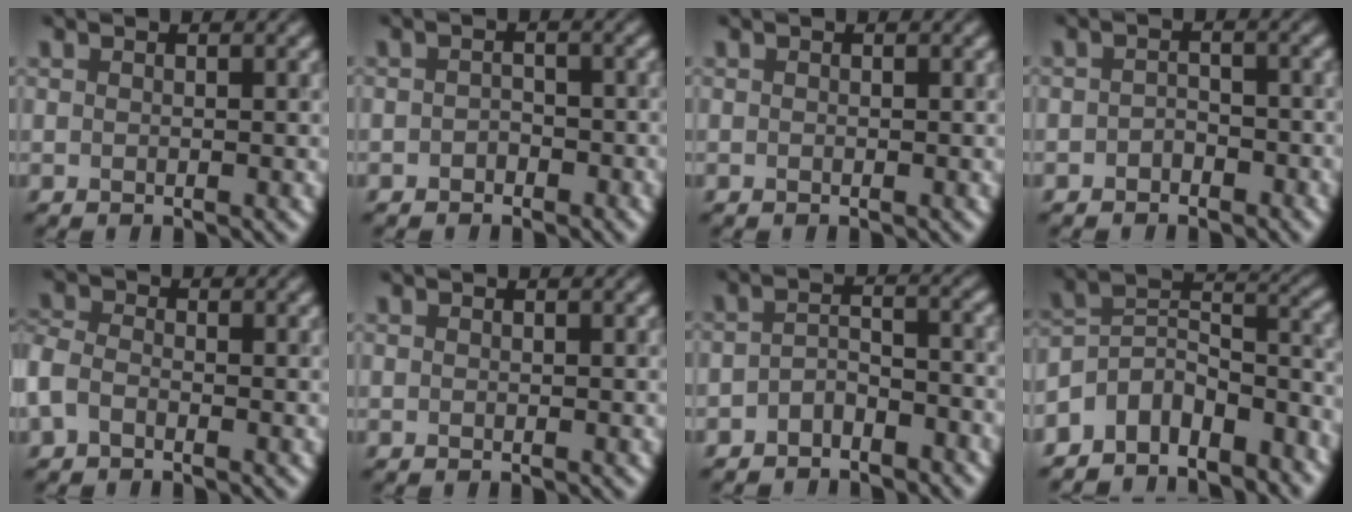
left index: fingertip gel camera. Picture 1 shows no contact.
{"total": 1.3, "force": [-0.8, 0.9, 0.6], "torque": [-0.011, 0.002, -0.014]}
{"total": 0.0}
{"total": 1.7, "force": [-1.1, 1.0, 0.7], "torque": [-0.014, 0.003, -0.021]}
{"total": 2.5, "force": [-1.2, 1.6, 1.4], "torque": [-0.035, 0.004, -0.040]}
{"total": 0.0}
{"total": 2.9, "force": [-2.1, 1.3, 1.5], "torque": [-0.030, 0.007, -0.046]}
{"total": 8.4, "force": [-6.1, 4.2, 4.0], "torque": [-0.059, 0.002, -0.119]}